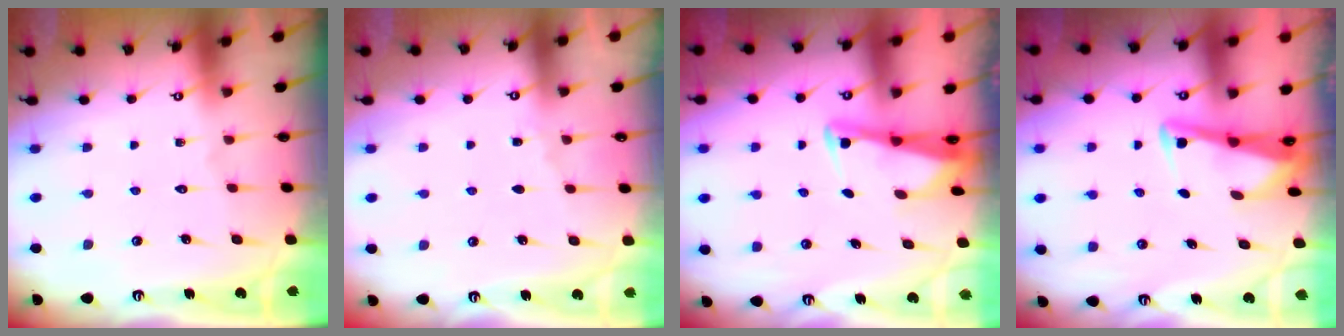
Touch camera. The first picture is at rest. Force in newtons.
{"total": 3.8, "press": 3.7, "slide": 0.4}
{"total": 2.8, "press": 2.8, "slide": 0.3}
{"total": 3.1, "press": 3.1, "slide": 0.4}